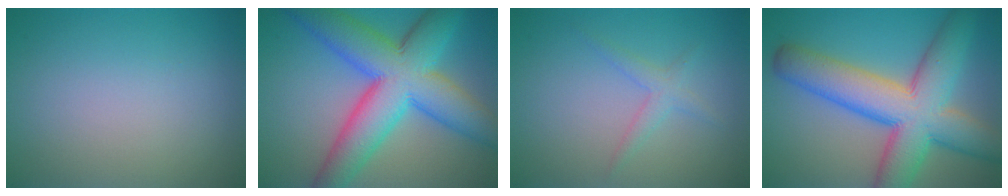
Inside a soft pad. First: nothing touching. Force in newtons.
{"total": 11.9, "press": 11.9, "slide": 0.3}
{"total": 1.7, "press": 1.7, "slide": 0.1}
{"total": 11.1, "press": 11.1, "slide": 0.3}